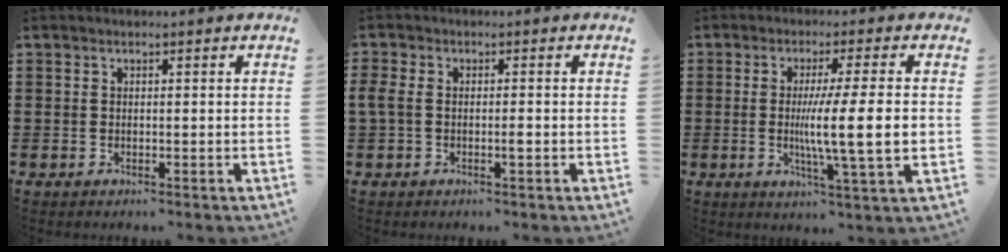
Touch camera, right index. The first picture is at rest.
{"total": 2.3, "force": [-0.5, 0.8, 2.1], "torque": [-0.046, 0.000, -0.012]}
{"total": 10.2, "force": [-0.8, 0.4, 10.2], "torque": [-0.181, -0.016, -0.021]}